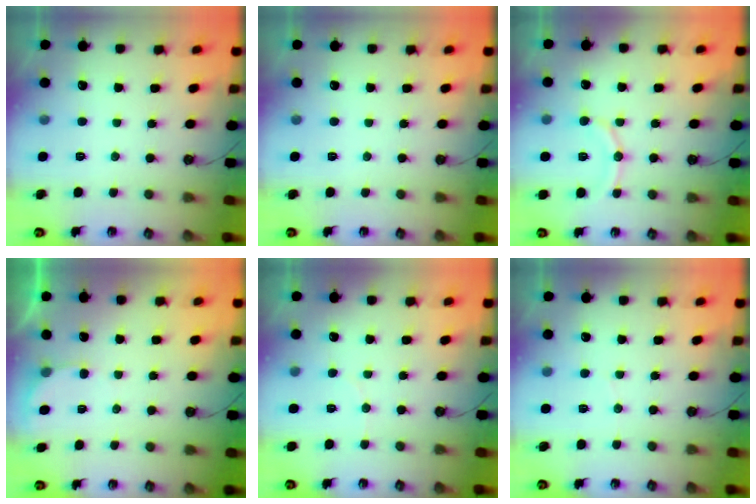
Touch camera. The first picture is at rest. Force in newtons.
{"total": 0.0}
{"total": 11.8, "press": 11.4, "slide": 3.1}
{"total": 2.7, "press": 2.7, "slide": 0.2}
{"total": 2.4, "press": 2.3, "slide": 0.7}
{"total": 2.9, "press": 2.9, "slide": 0.3}